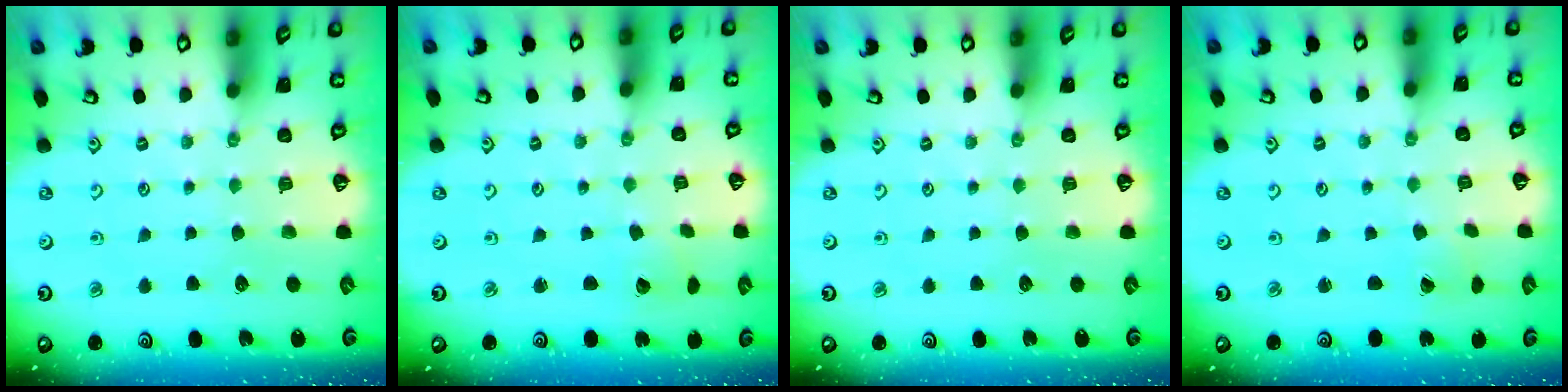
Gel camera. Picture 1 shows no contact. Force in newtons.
{"total": 2.3, "press": 2.3, "slide": 0.2}
{"total": 0.0}
{"total": 0.0}